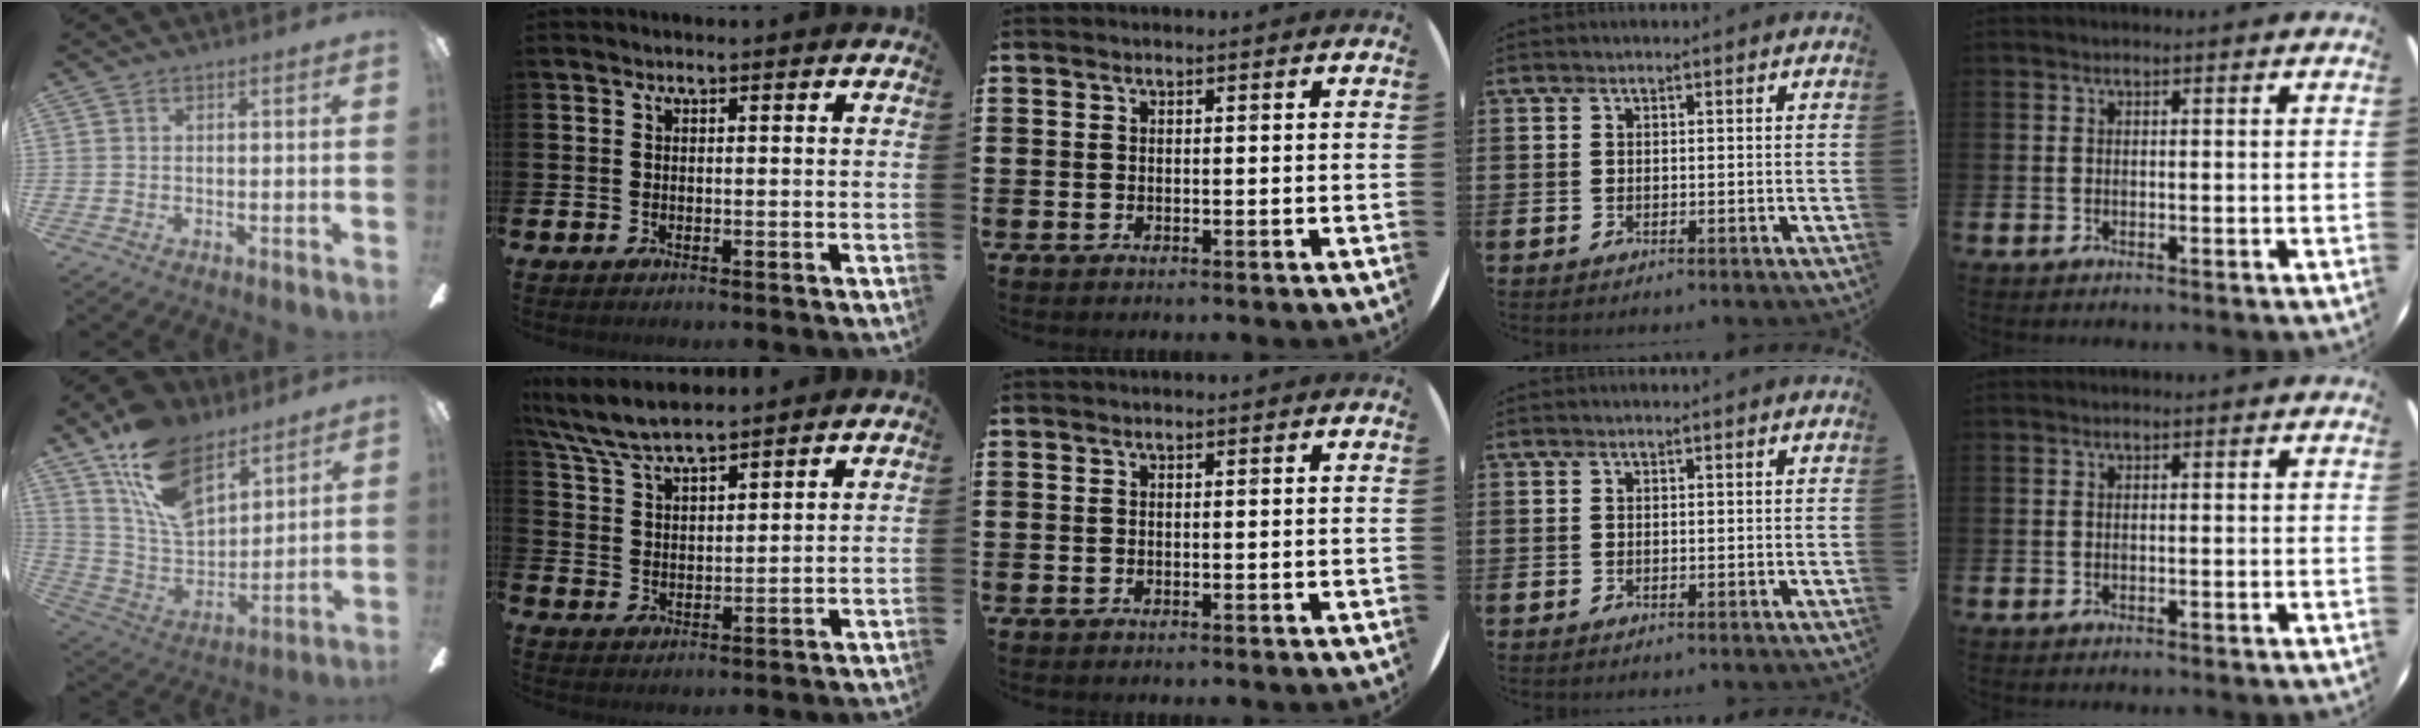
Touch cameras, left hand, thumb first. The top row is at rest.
{"thumb": {"total": 17.6, "force": [11.0, 9.6, 9.9], "torque": [-0.203, -0.049, 0.208]}, "index": {"total": 7.0, "force": [6.6, 1.0, 2.0], "torque": [-0.068, -0.025, 0.122]}}